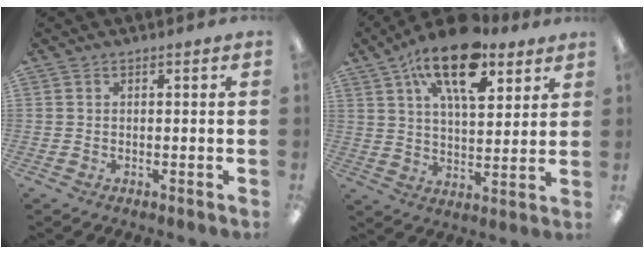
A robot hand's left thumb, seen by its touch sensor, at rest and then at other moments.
{"total": 17.3, "force": [10.7, 7.8, 11.1], "torque": [-0.169, -0.050, 0.178]}